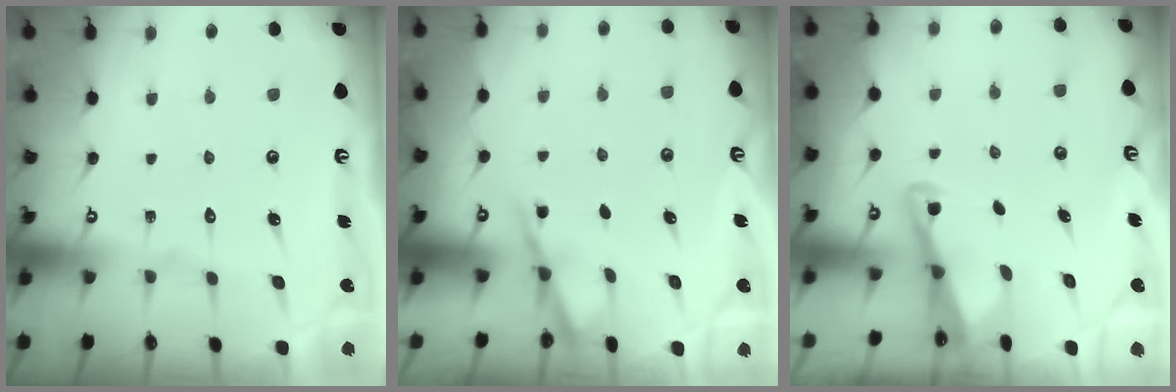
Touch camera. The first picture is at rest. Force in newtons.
{"total": 2.3, "press": 2.2, "slide": 0.4}
{"total": 3.0, "press": 3.0, "slide": 0.4}